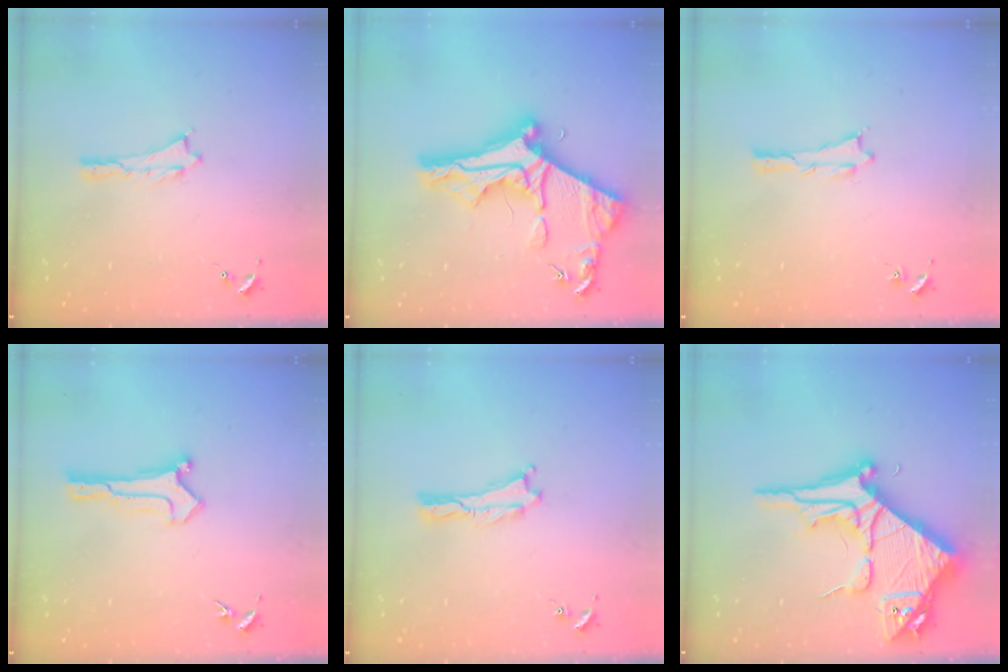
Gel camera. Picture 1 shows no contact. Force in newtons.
{"total": 11.4, "press": 11.3, "slide": 1.0}
{"total": 0.0}
{"total": 0.6, "press": 0.6, "slide": 0.0}
{"total": 0.0}
{"total": 14.6, "press": 14.5, "slide": 1.5}